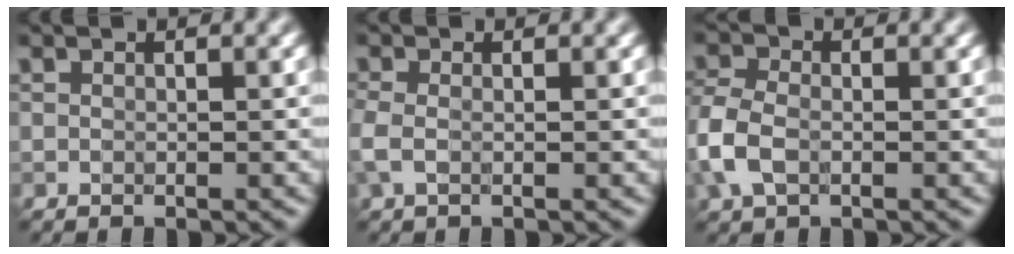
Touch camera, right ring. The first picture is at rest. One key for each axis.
{"total": 1.8, "fx": -0.3, "fy": 1.0, "fz": 1.5, "tx": -0.042, "ty": -0.003, "tz": -0.013}
{"total": 3.8, "fx": -1.0, "fy": 2.5, "fz": 2.6, "tx": -0.069, "ty": 0.002, "tz": -0.033}